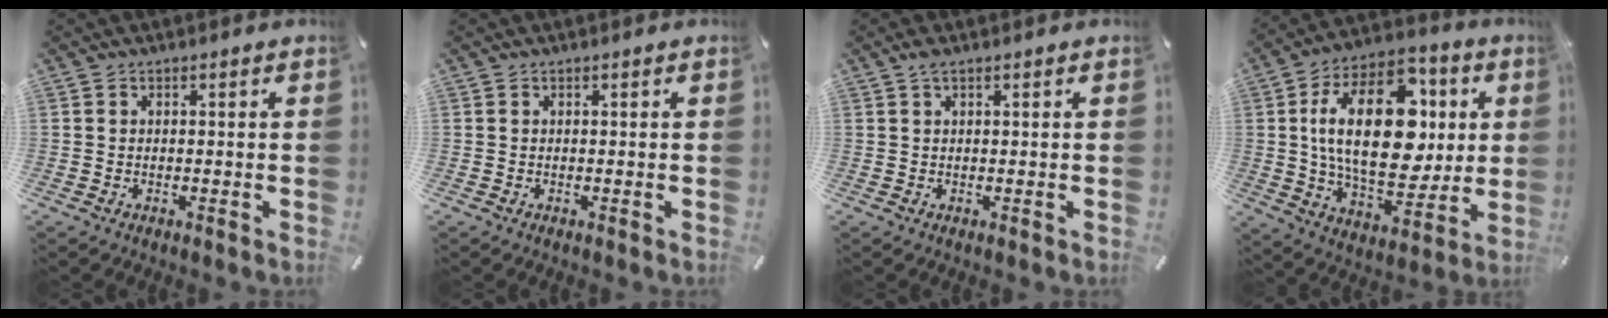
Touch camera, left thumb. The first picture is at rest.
{"total": 0.0}
{"total": 1.3, "force": [0.7, 0.3, 1.0], "torque": [-0.021, 0.001, 0.012]}
{"total": 25.4, "force": [4.0, 15.4, 19.8], "torque": [-0.355, 0.002, 0.065]}